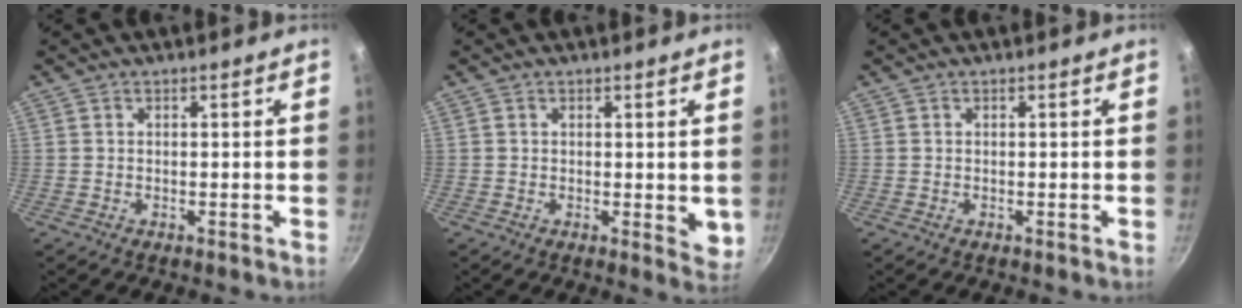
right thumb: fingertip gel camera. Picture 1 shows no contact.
{"total": 3.7, "force": [0.6, 1.9, 3.1], "torque": [-0.034, -0.006, 0.008]}
{"total": 0.0}